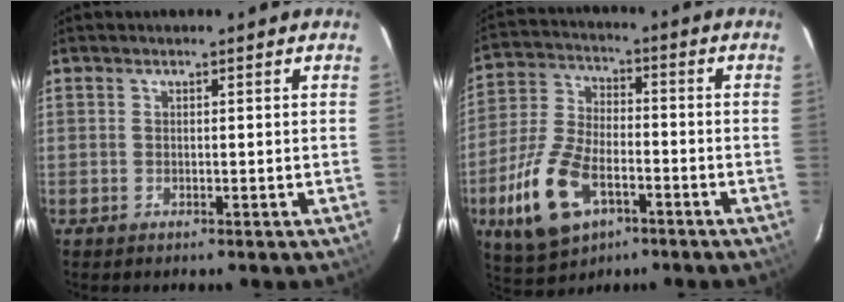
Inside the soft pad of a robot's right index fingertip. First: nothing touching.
{"total": 15.0, "force": [-6.6, 8.2, 10.7], "torque": [-0.249, -0.008, -0.117]}